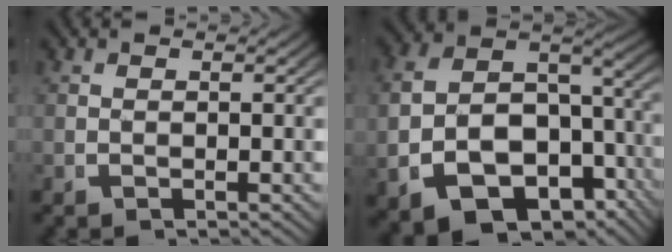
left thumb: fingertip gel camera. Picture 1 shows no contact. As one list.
[{"total": 15.7, "force": [-4.9, 11.5, 9.6], "torque": [-0.198, -0.057, -0.053]}]